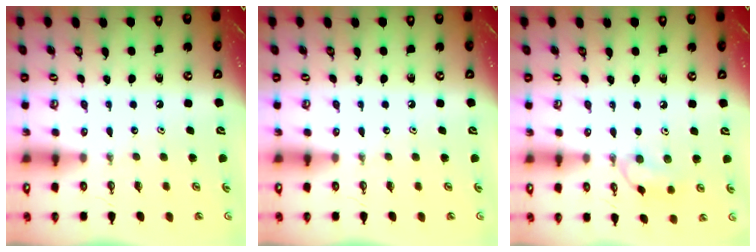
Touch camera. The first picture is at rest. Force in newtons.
{"total": 0.0}
{"total": 8.8, "press": 8.3, "slide": 2.8}